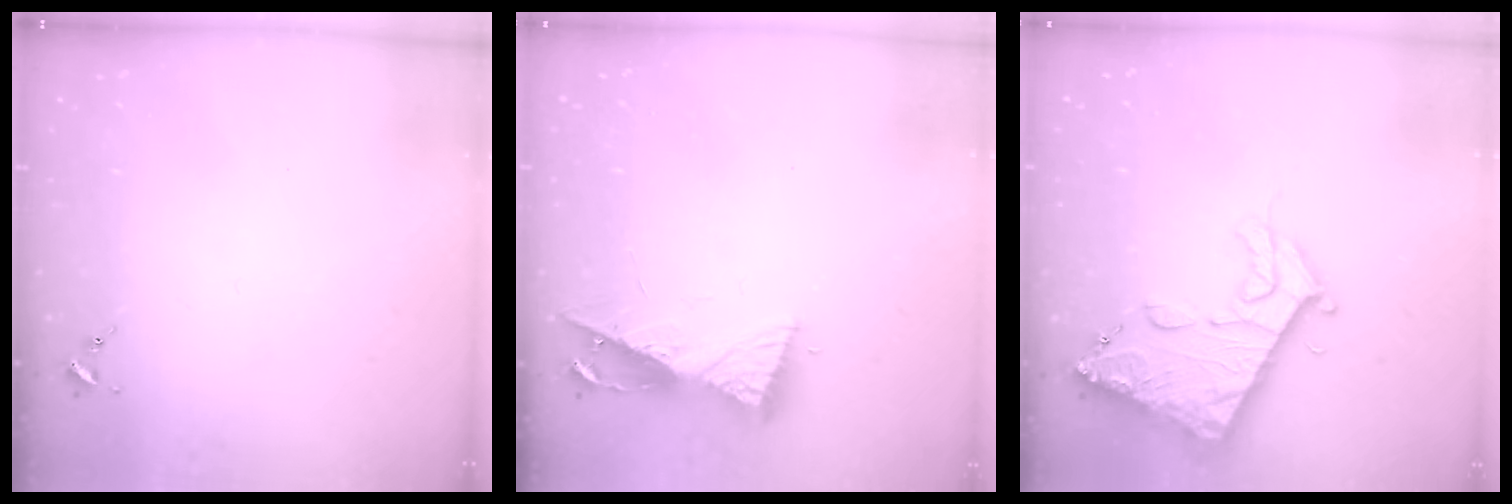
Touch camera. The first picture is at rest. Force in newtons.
{"total": 8.7, "press": 8.7, "slide": 0.6}
{"total": 15.7, "press": 15.6, "slide": 1.7}